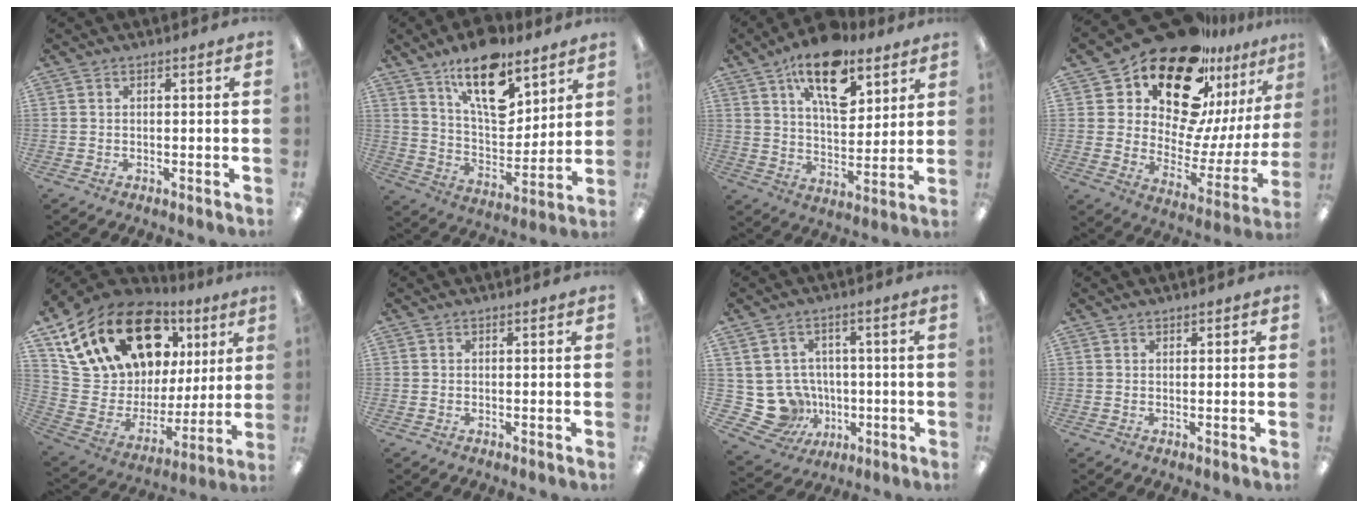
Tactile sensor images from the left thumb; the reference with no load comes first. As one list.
[{"total": 17.8, "force": [11.6, 8.3, 10.7], "torque": [-0.169, -0.058, 0.199]}, {"total": 16.7, "force": [10.4, 8.0, 10.3], "torque": [-0.158, -0.044, 0.177]}, {"total": 21.8, "force": [16.4, 10.1, 10.2], "torque": [-0.158, -0.139, 0.288]}, {"total": 22.6, "force": [14.4, 12.6, 12.0], "torque": [-0.229, -0.071, 0.270]}, {"total": 0.0}, {"total": 10.7, "force": [-1.4, 10.2, 2.8], "torque": [-0.093, 0.004, -0.012]}, {"total": 0.7, "force": [0.6, 0.5, 0.0], "torque": [0.000, 0.002, 0.011]}]